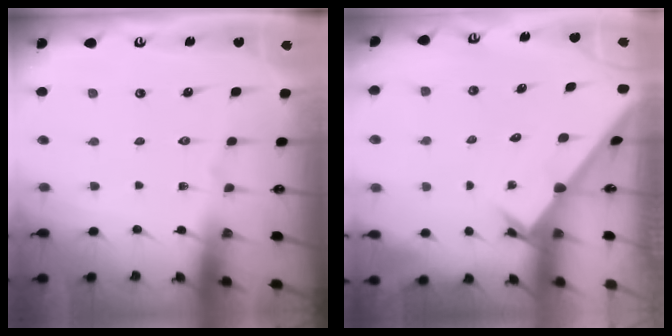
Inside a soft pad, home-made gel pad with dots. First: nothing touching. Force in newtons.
{"total": 1.9, "press": 1.9, "slide": 0.1}